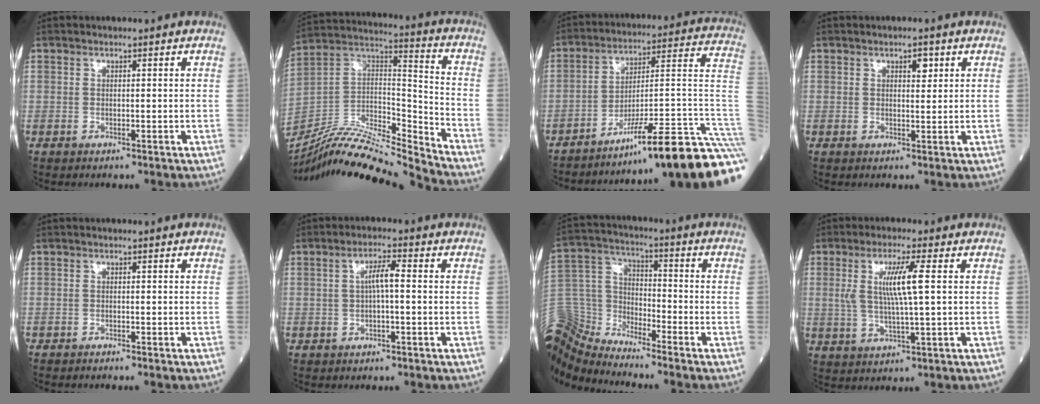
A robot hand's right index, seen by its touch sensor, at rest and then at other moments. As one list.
[{"total": 20.8, "force": [-19.8, -0.4, 6.4], "torque": [-0.128, 0.025, -0.347]}, {"total": 23.4, "force": [-16.6, -0.9, 16.4], "torque": [-0.120, 0.020, -0.252]}, {"total": 2.0, "force": [1.0, 0.8, 1.5], "torque": [-0.021, 0.000, 0.014]}, {"total": 1.8, "force": [-1.7, -0.1, 0.8], "torque": [-0.012, 0.000, -0.020]}, {"total": 3.3, "force": [0.0, 0.4, 3.2], "torque": [-0.058, 0.009, 0.001]}, {"total": 11.9, "force": [-11.7, 0.7, 2.0], "torque": [-0.060, 0.029, -0.234]}, {"total": 7.0, "force": [1.4, -0.1, 6.9], "torque": [-0.140, 0.000, 0.028]}]